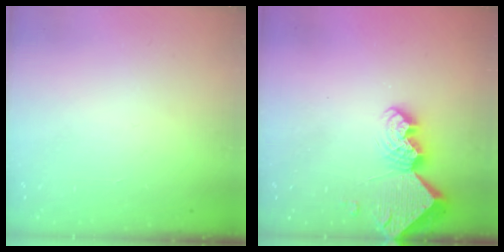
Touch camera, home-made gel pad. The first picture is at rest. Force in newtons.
{"total": 9.0, "press": 9.0, "slide": 0.8}